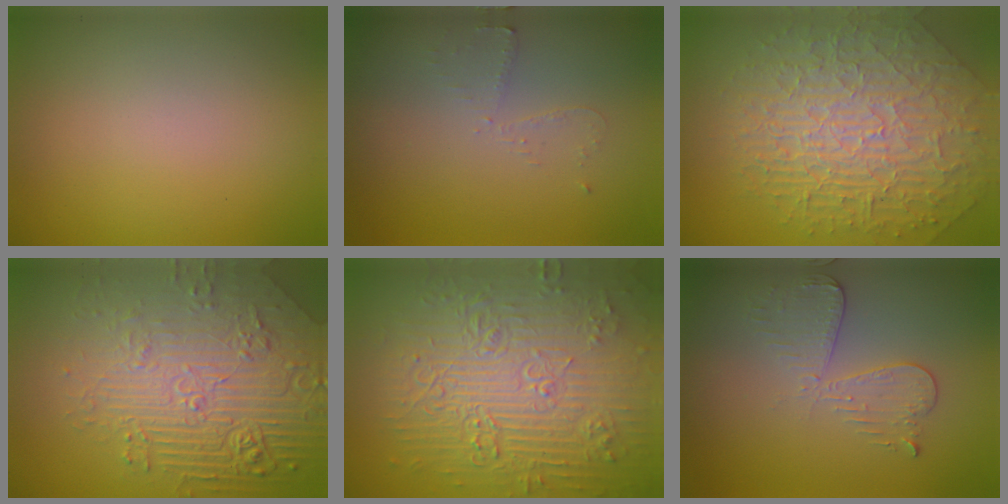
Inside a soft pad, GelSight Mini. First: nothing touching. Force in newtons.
{"total": 1.6, "press": 1.5, "slide": 0.2}
{"total": 9.9, "press": 6.6, "slide": 7.3}
{"total": 8.9, "press": 6.2, "slide": 6.4}
{"total": 11.4, "press": 7.5, "slide": 8.5}
{"total": 2.9, "press": 2.7, "slide": 1.2}